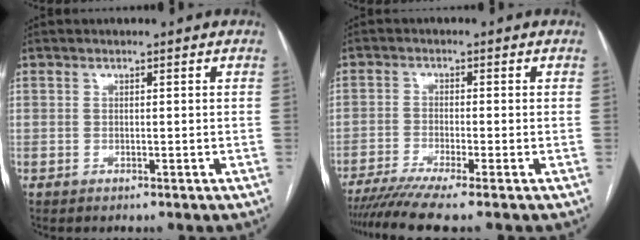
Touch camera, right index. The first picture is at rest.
{"total": 7.6, "force": [-6.1, -0.8, 4.5], "torque": [-0.071, -0.013, -0.101]}